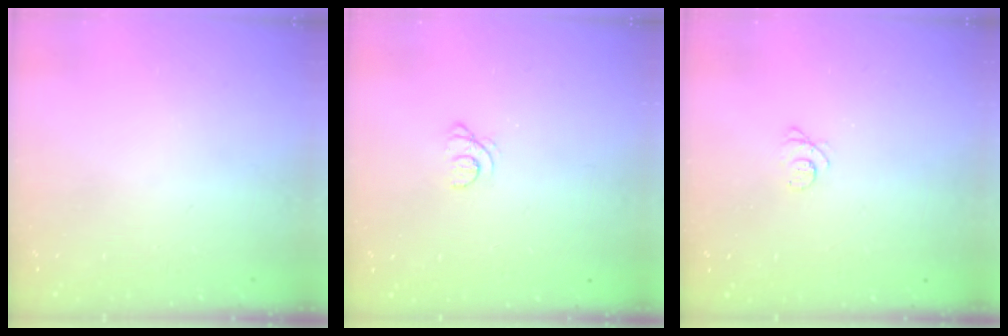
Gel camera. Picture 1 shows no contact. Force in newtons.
{"total": 1.5, "press": 1.5, "slide": 0.2}
{"total": 2.5, "press": 2.5, "slide": 0.3}